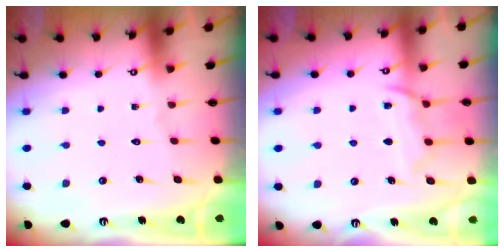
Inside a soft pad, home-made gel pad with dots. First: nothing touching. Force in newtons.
{"total": 10.7, "press": 10.7, "slide": 0.9}